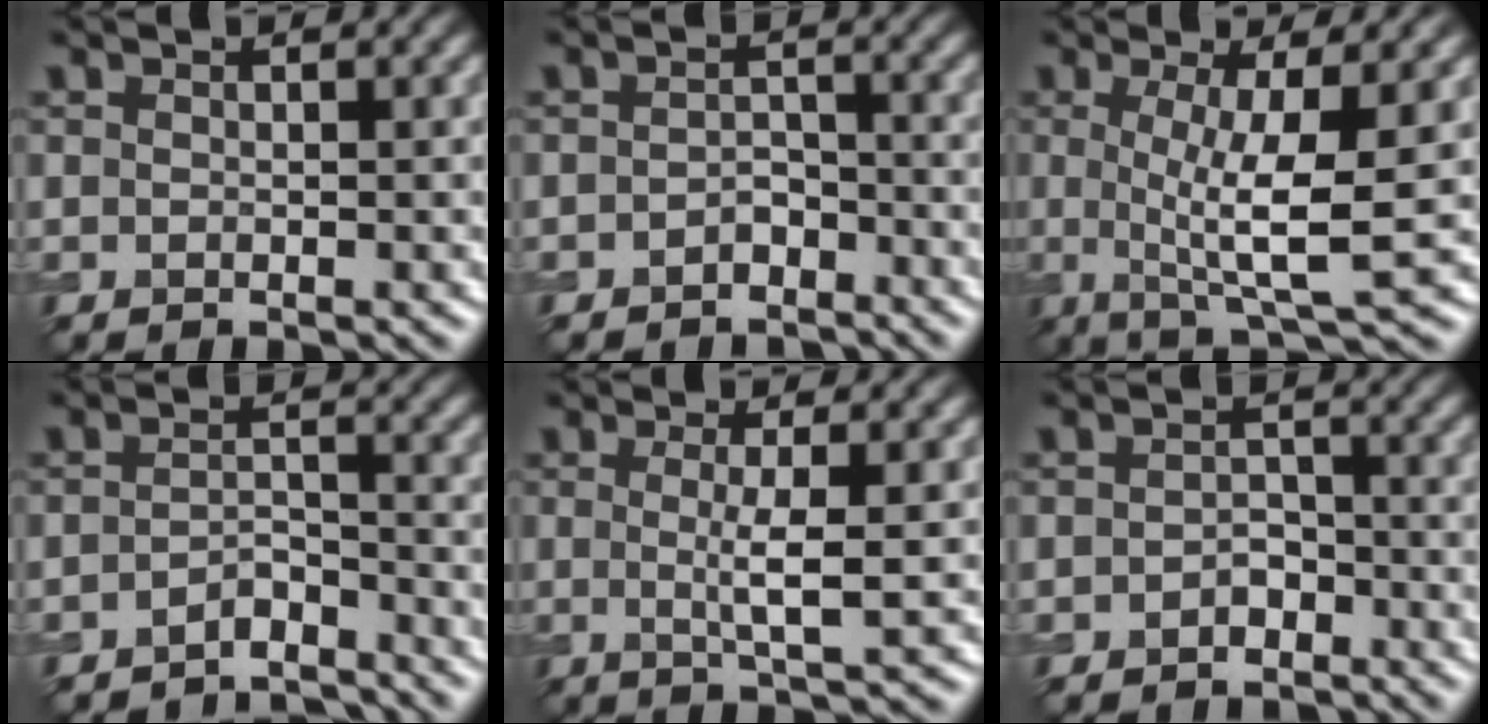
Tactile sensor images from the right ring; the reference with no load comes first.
{"total": 2.0, "force": [-1.5, 1.1, 0.6], "torque": [-0.008, 0.006, -0.029]}
{"total": 7.2, "force": [-0.1, 1.5, 7.0], "torque": [-0.108, -0.006, -0.001]}
{"total": 3.4, "force": [-3.2, 0.9, 1.0], "torque": [-0.017, 0.001, -0.060]}
{"total": 3.2, "force": [0.1, 0.5, 3.1], "torque": [-0.055, -0.007, -0.001]}
{"total": 1.8, "force": [-1.2, 1.2, 0.7], "torque": [-0.009, 0.005, -0.023]}